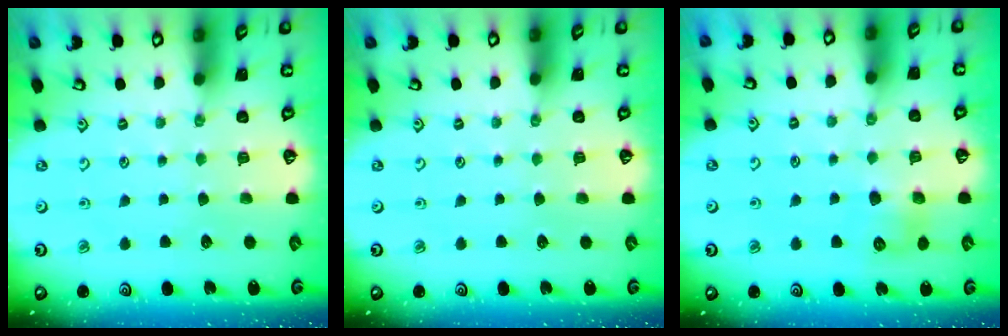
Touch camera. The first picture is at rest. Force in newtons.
{"total": 0.0}
{"total": 6.5, "press": 6.5, "slide": 0.6}